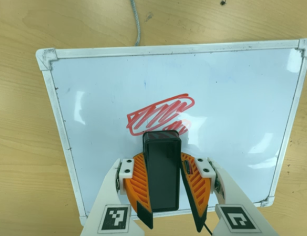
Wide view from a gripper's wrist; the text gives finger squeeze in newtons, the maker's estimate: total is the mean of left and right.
{"total": 13.4, "left": 14.2, "right": 12.7}